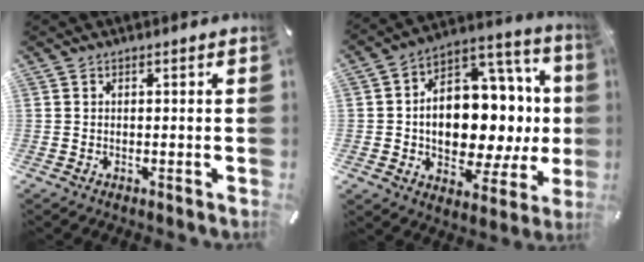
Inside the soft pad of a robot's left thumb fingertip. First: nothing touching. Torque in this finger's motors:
{"motor_torque": [2.50, 2.51, 0.66, 0.26, 0.47]}